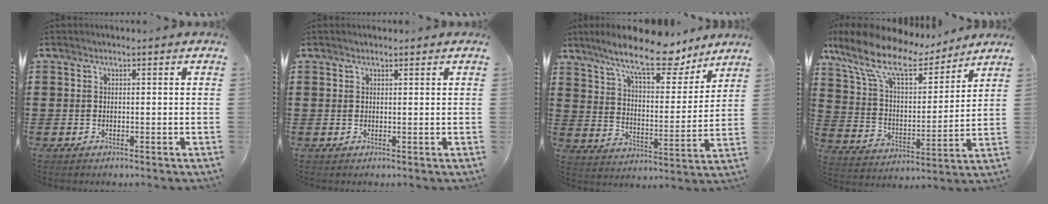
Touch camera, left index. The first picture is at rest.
{"total": 0.6, "force": [0.5, 0.1, 0.2], "torque": [-0.004, 0.001, 0.010]}
{"total": 13.1, "force": [10.5, 2.6, 7.2], "torque": [-0.153, -0.051, 0.180]}
{"total": 13.0, "force": [9.9, 3.7, 7.6], "torque": [-0.183, -0.049, 0.171]}